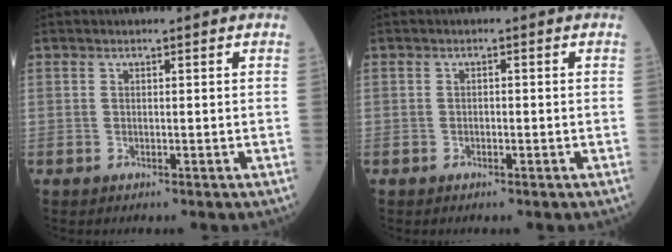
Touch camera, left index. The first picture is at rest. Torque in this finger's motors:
{"motor_torque": [-0.26, 0.01, -0.01, -0.01]}